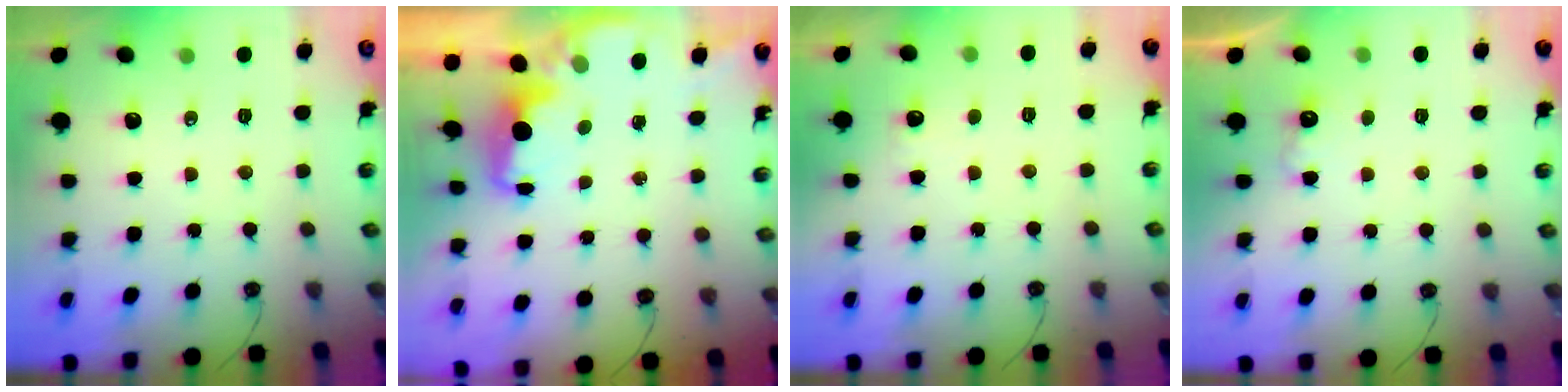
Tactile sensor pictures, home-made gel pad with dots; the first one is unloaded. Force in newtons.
{"total": 2.1, "press": 2.0, "slide": 0.8}
{"total": 2.7, "press": 2.5, "slide": 1.0}
{"total": 6.4, "press": 6.3, "slide": 0.9}